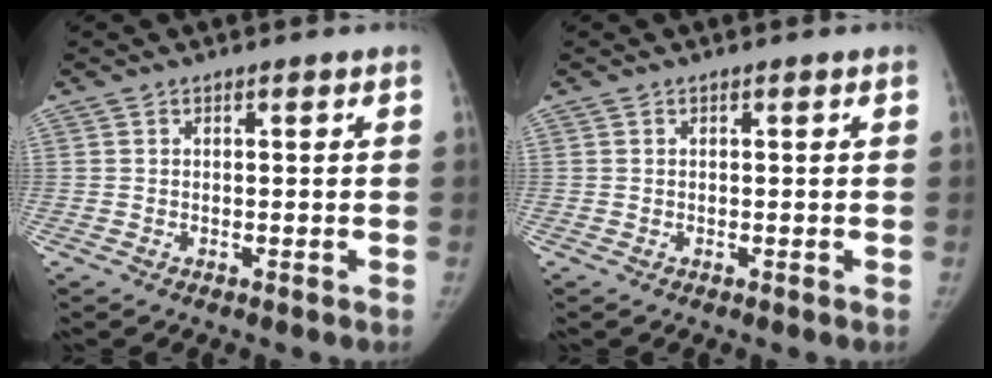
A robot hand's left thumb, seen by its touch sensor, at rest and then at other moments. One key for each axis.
{"total": 0.0}